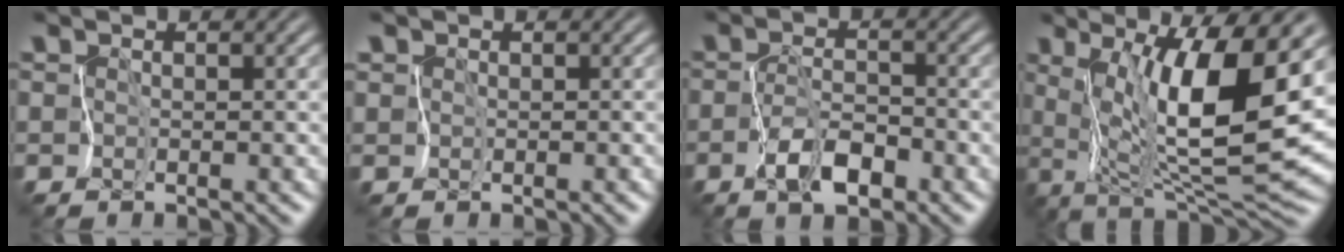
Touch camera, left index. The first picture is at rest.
{"total": 1.6, "force": [0.8, 1.4, 0.5], "torque": [-0.001, 0.012, -0.002]}
{"total": 3.1, "force": [-1.9, 1.1, 2.1], "torque": [-0.042, 0.003, -0.037]}
{"total": 10.6, "force": [2.7, 2.0, 10.1], "torque": [-0.172, -0.017, 0.054]}